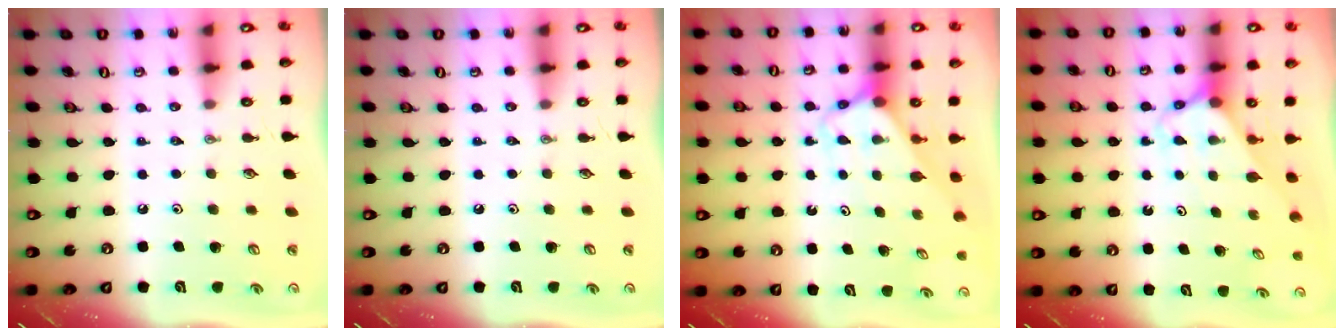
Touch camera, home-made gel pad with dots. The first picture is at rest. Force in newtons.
{"total": 0.0}
{"total": 2.9, "press": 2.9, "slide": 0.2}
{"total": 2.9, "press": 2.9, "slide": 0.2}